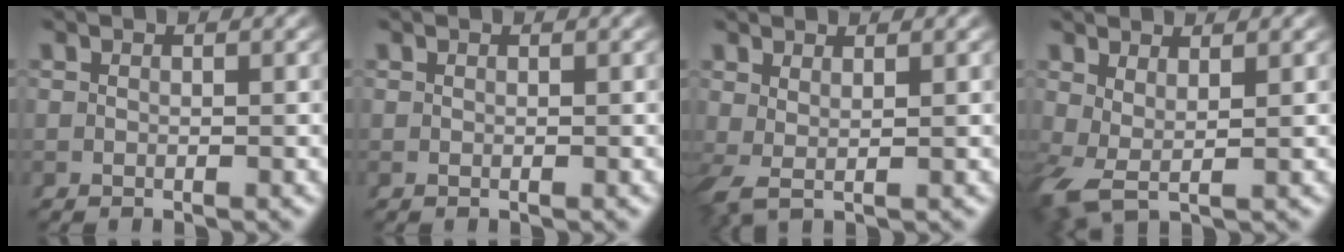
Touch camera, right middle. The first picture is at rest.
{"total": 0.0}
{"total": 1.3, "force": [0.6, 0.3, 1.1], "torque": [-0.027, -0.007, 0.021]}
{"total": 3.5, "force": [-0.9, 2.3, 2.4], "torque": [-0.072, -0.024, -0.004]}